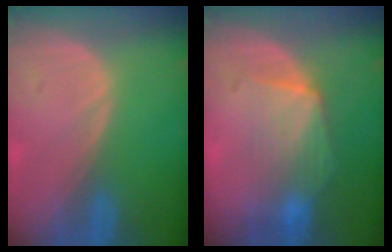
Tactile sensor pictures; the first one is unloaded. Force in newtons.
{"total": 7.0, "press": 6.6, "slide": 2.3}